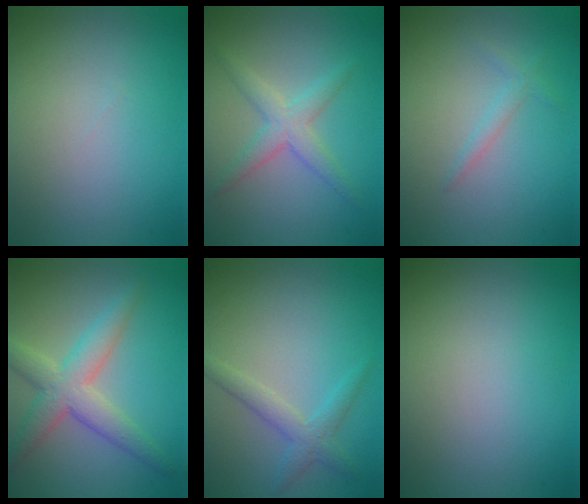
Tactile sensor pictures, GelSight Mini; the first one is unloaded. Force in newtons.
{"total": 2.8, "press": 2.8, "slide": 0.1}
{"total": 1.1, "press": 1.1, "slide": 0.1}
{"total": 4.9, "press": 4.9, "slide": 0.1}
{"total": 2.3, "press": 2.3, "slide": 0.2}
{"total": 0.0}